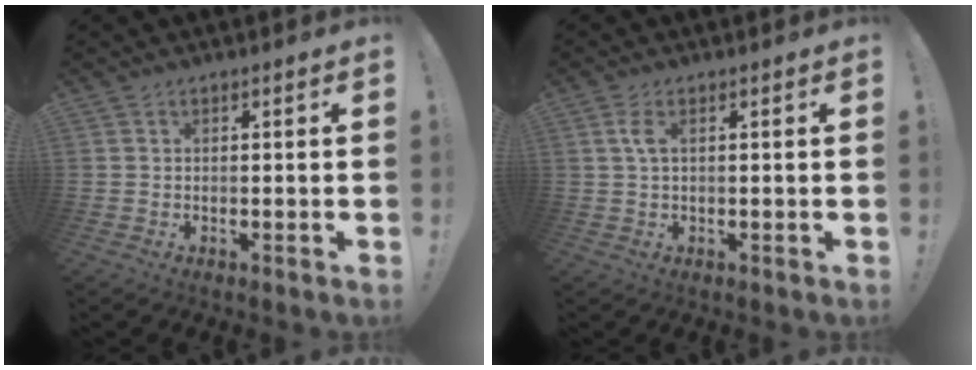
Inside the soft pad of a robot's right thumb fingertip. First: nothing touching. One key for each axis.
{"total": 3.1, "fx": 0.9, "fy": 1.0, "fz": 2.9, "tx": -0.056, "ty": 0.002, "tz": 0.014}